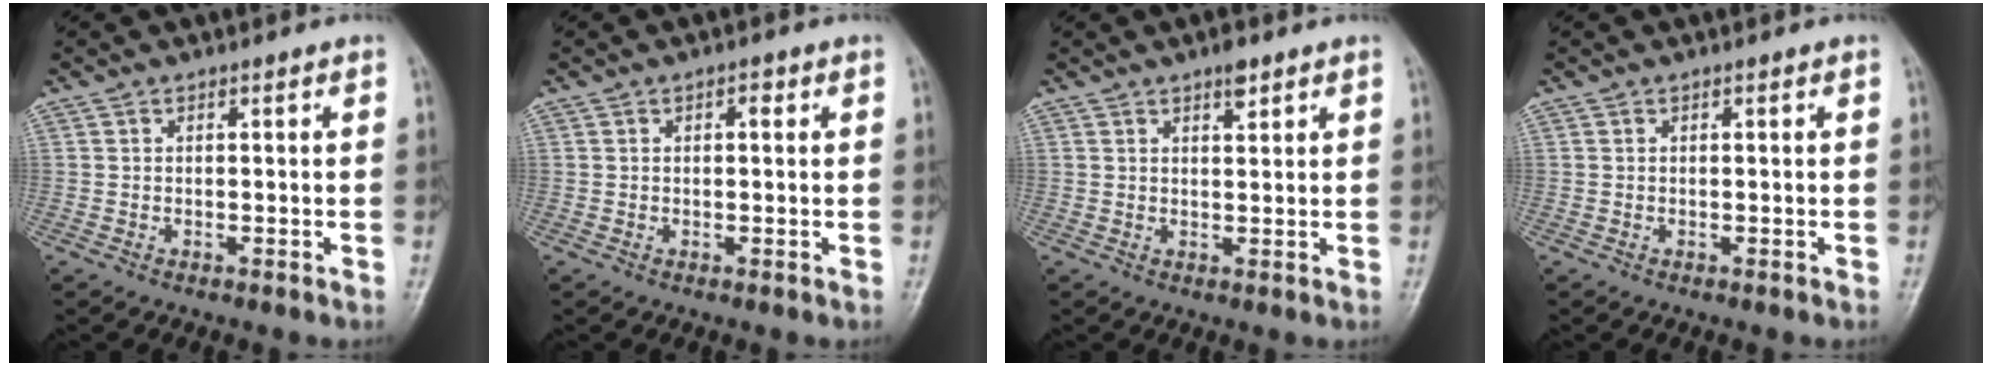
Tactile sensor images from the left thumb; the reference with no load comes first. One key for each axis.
{"total": 1.5, "fx": 0.5, "fy": 0.8, "fz": 1.2, "tx": -0.014, "ty": 0.003, "tz": 0.005}
{"total": 2.5, "fx": 1.7, "fy": 0.9, "fz": 1.6, "tx": -0.018, "ty": -0.010, "tz": 0.026}
{"total": 0.0}